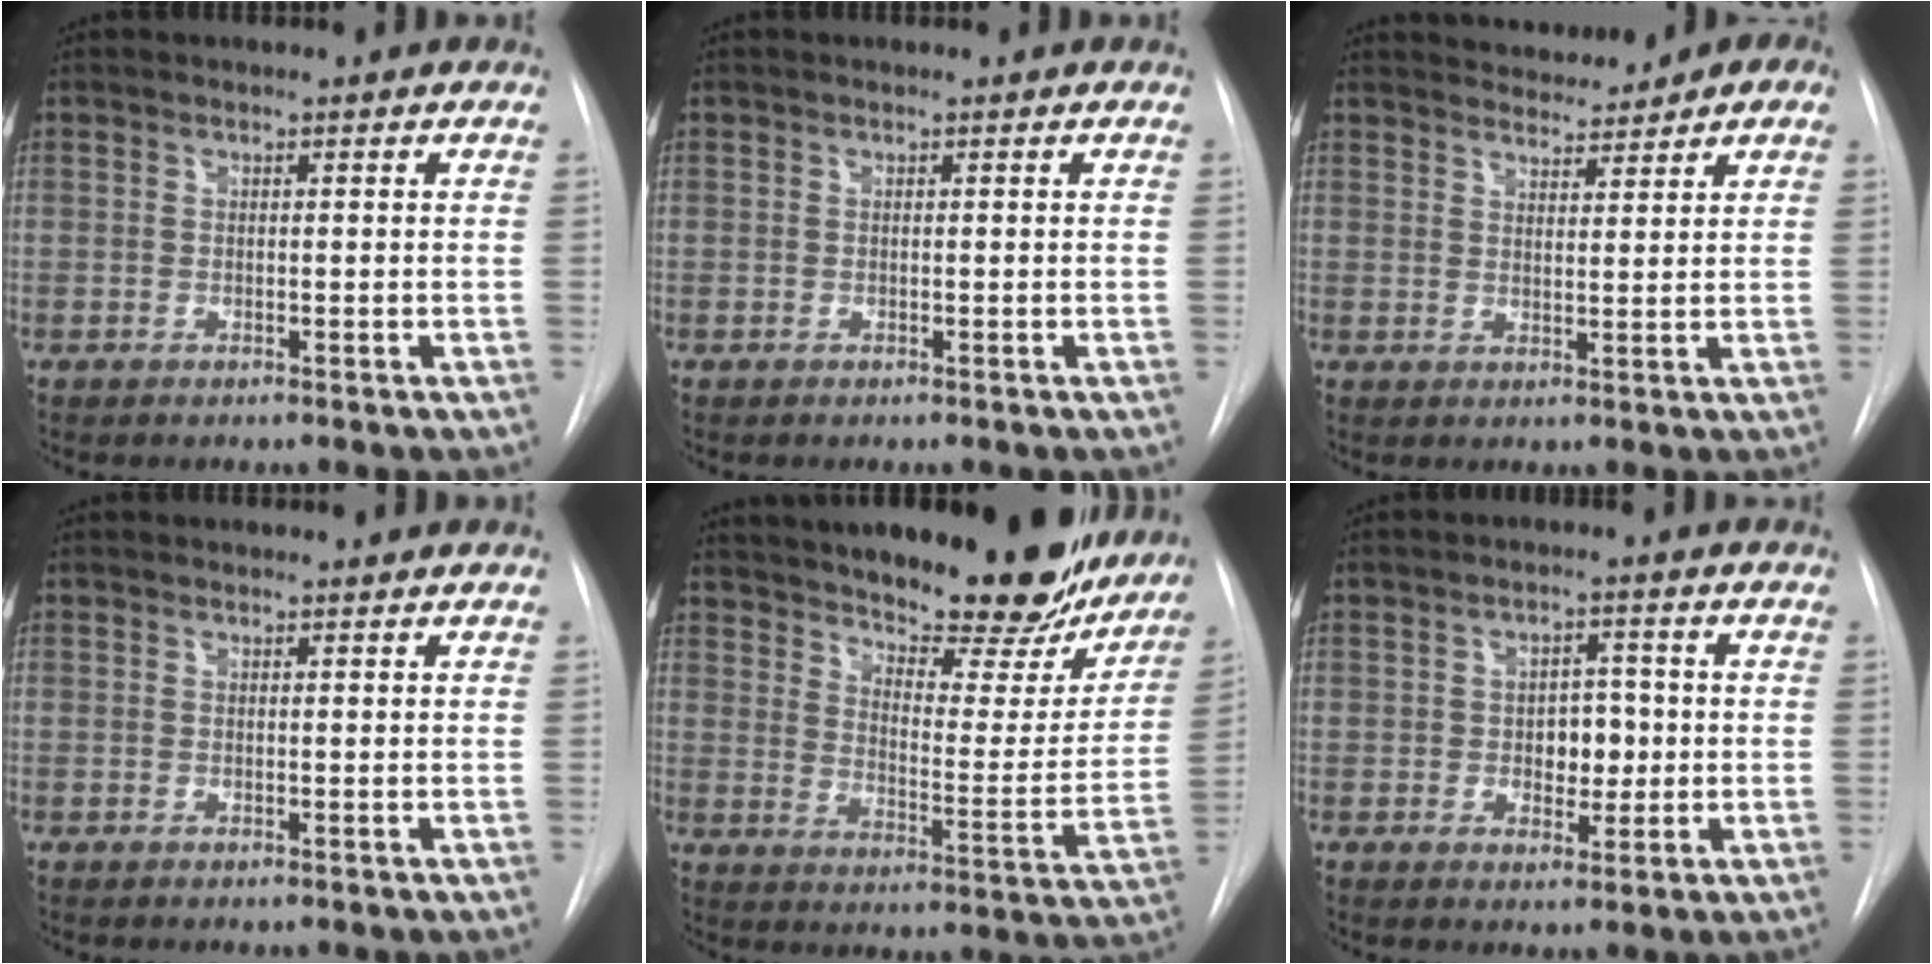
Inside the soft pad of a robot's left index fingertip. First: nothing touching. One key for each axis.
{"total": 0.0}
{"total": 5.5, "fx": 5.1, "fy": 1.4, "fz": 1.5, "tx": -0.021, "ty": 0.005, "tz": 0.069}
{"total": 0.0}
{"total": 25.2, "fx": 21.3, "fy": 6.3, "fz": 11.8, "tx": -0.183, "ty": -0.036, "tz": 0.282}
{"total": 4.5, "fx": -0.6, "fy": 3.0, "fz": 3.3, "tx": -0.038, "ty": 0.001, "tz": -0.005}